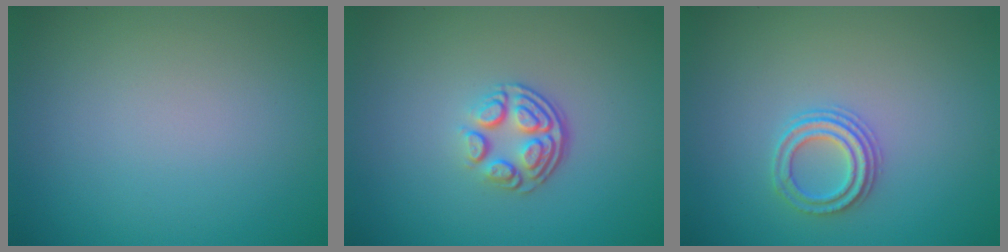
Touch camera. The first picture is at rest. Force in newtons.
{"total": 3.7, "press": 2.5, "slide": 2.7}
{"total": 2.4, "press": 2.2, "slide": 0.8}